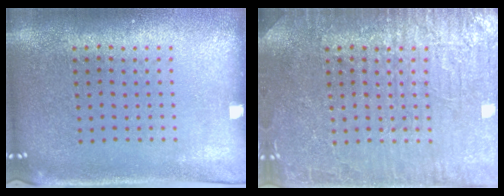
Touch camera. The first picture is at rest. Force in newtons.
{"total": 7.0, "press": 6.9, "slide": 1.0}